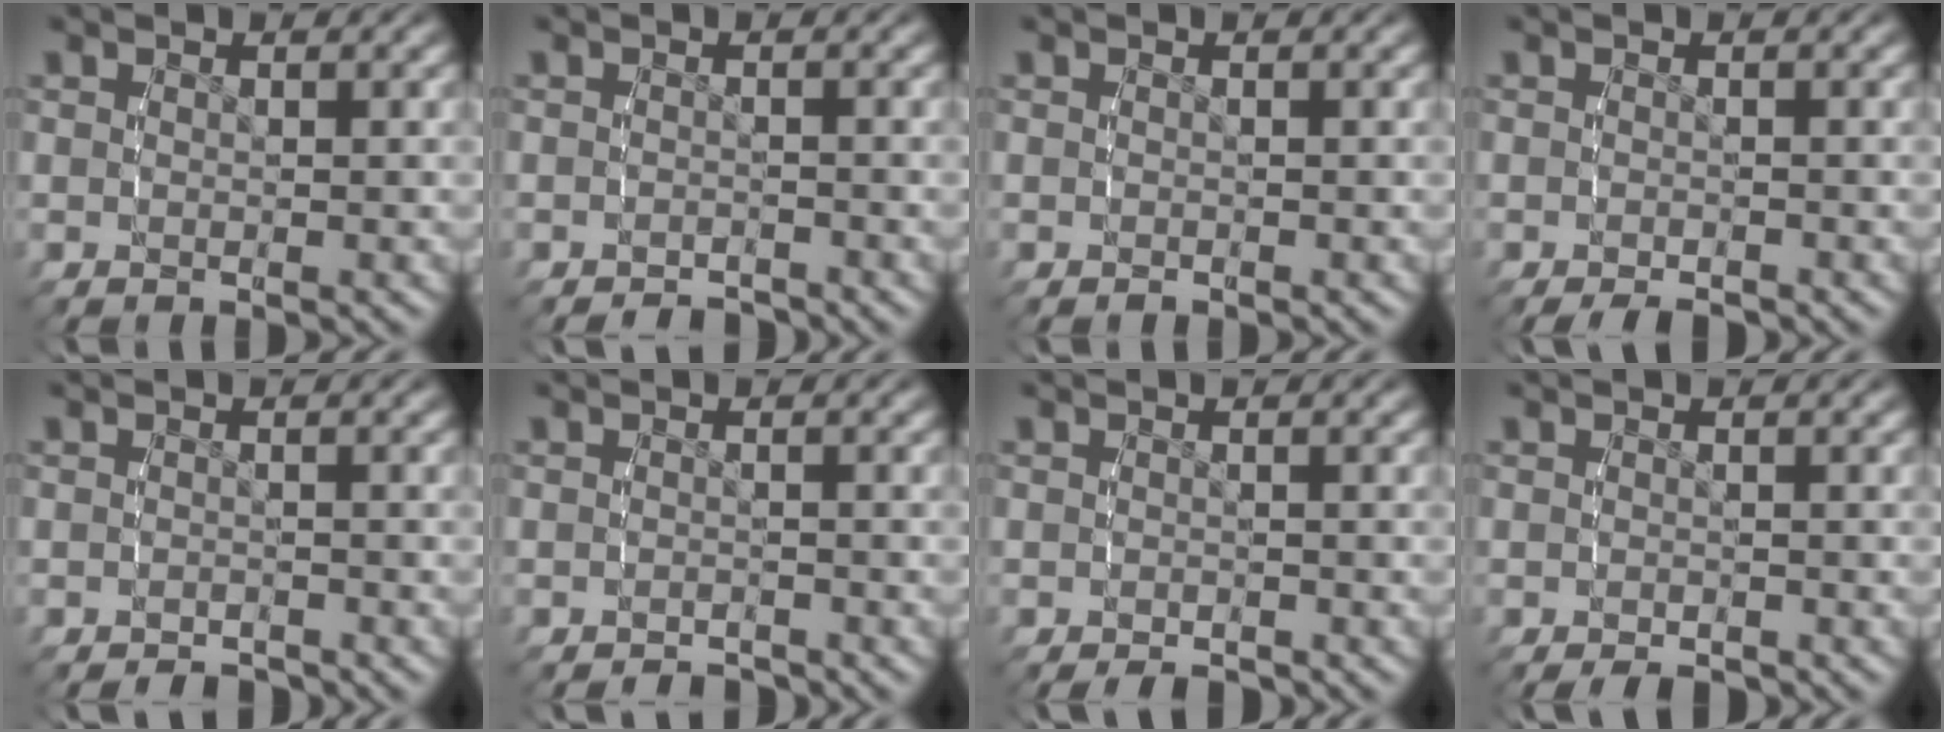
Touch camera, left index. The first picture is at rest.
{"total": 2.3, "force": [-2.3, 0.6, 0.2], "torque": [-0.008, -0.008, -0.035]}
{"total": 0.6, "force": [-0.5, 0.3, 0.0], "torque": [-0.006, -0.003, -0.008]}
{"total": 1.8, "force": [-1.7, 0.6, 0.5], "torque": [-0.015, -0.008, -0.025]}
{"total": 2.1, "force": [-2.0, 0.6, 0.2], "torque": [-0.008, -0.008, -0.031]}
{"total": 2.1, "force": [-2.1, 0.6, 0.1], "torque": [-0.007, -0.008, -0.032]}
{"total": 1.7, "force": [-1.6, 0.5, 0.3], "torque": [-0.012, -0.009, -0.023]}
{"total": 1.7, "force": [-1.6, 0.5, 0.4], "torque": [-0.014, -0.009, -0.022]}